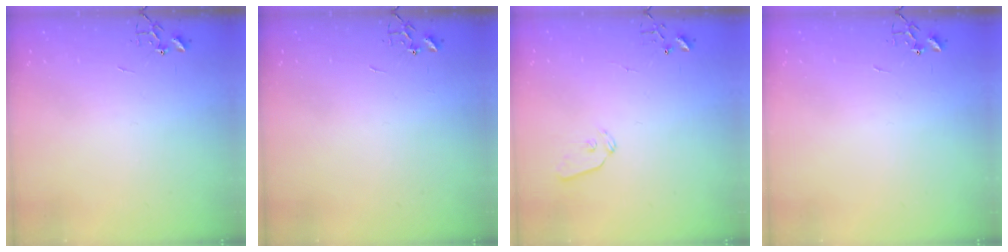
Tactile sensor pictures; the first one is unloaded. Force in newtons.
{"total": 0.0}
{"total": 6.0, "press": 5.9, "slide": 0.8}
{"total": 0.0}